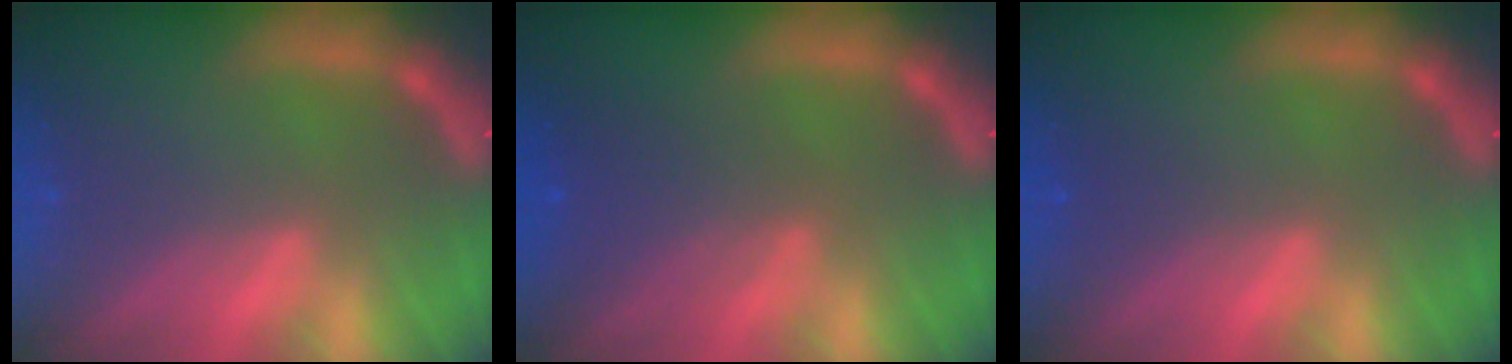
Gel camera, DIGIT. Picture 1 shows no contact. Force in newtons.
{"total": 3.6}
{"total": 1.0}